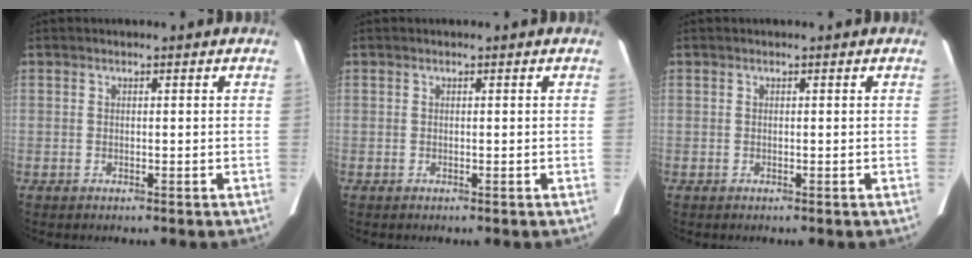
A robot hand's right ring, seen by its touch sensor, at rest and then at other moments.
{"total": 0.0}
{"total": 0.0}